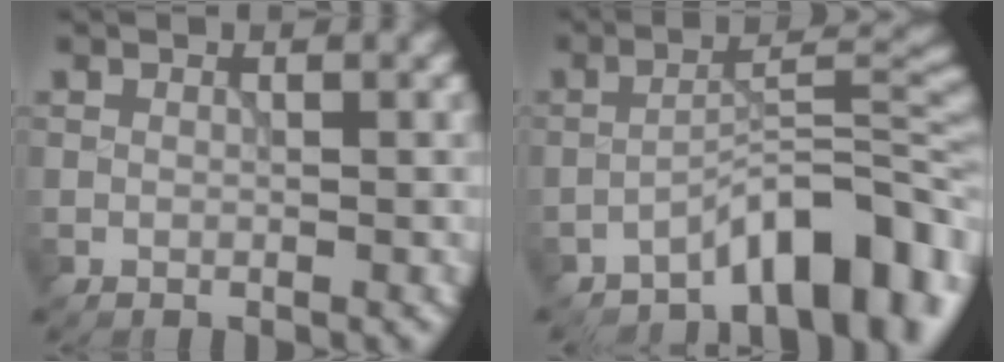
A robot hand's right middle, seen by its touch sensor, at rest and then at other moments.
{"total": 7.7, "force": [-5.3, 2.2, 5.1], "torque": [-0.060, 0.015, -0.091]}